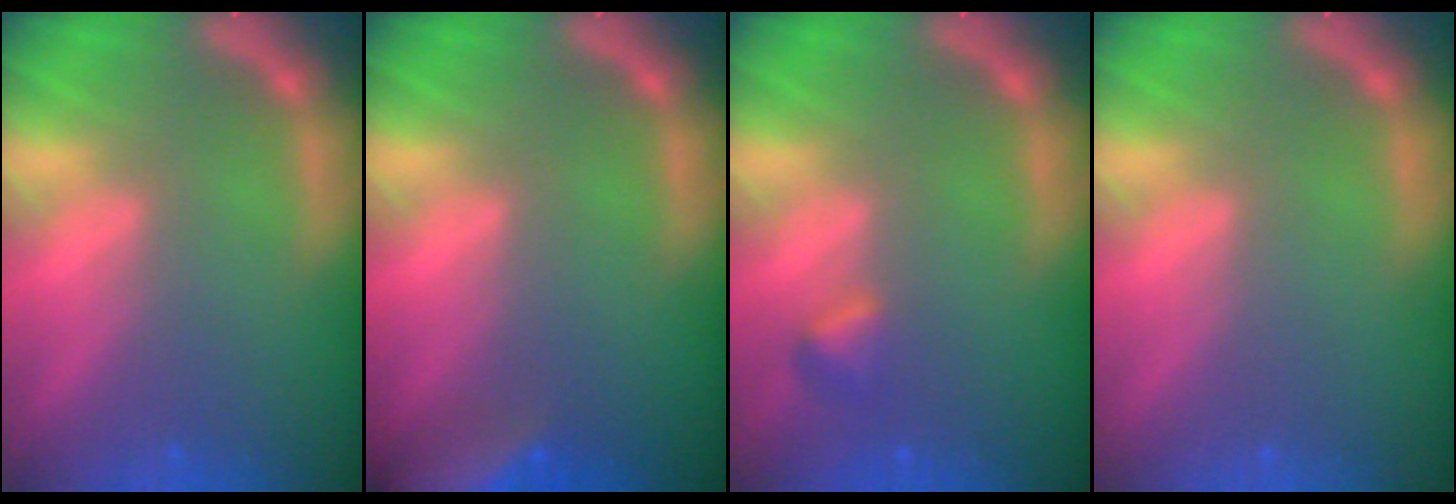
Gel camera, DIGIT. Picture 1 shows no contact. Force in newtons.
{"total": 8.5}
{"total": 1.4}
{"total": 0.0}